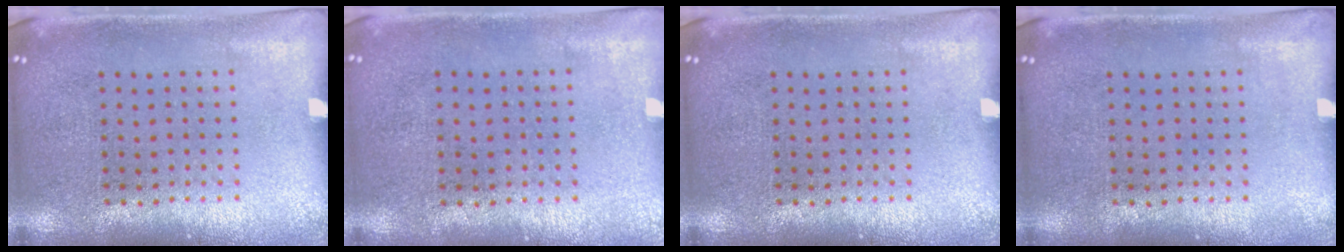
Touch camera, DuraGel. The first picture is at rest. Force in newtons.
{"total": 0.0}
{"total": 0.0}
{"total": 0.0}